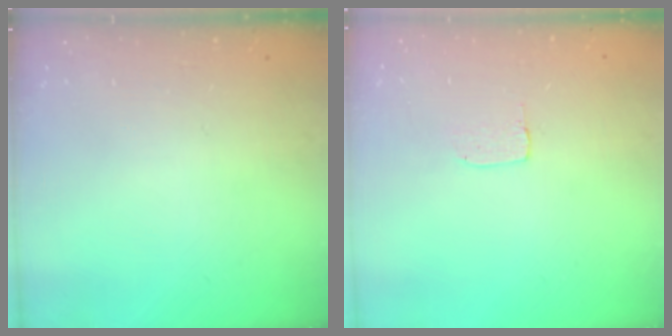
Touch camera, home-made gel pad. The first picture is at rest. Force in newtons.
{"total": 3.1, "press": 3.1, "slide": 0.2}